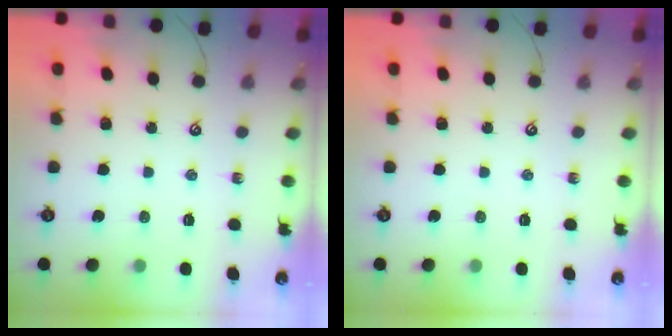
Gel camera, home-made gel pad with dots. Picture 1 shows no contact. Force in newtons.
{"total": 0.0}